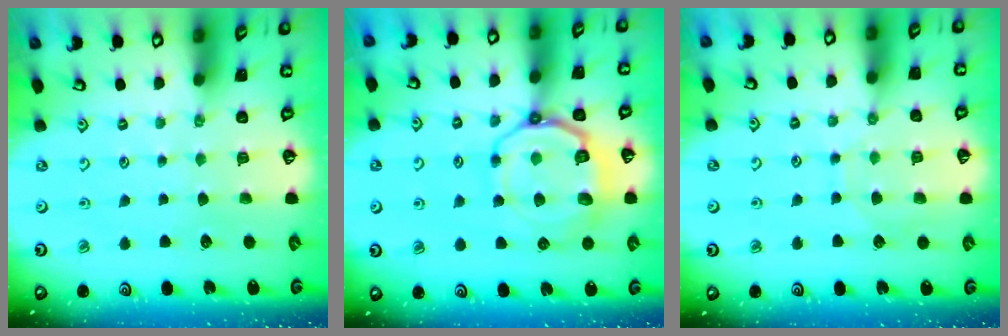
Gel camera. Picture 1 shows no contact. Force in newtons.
{"total": 12.0, "press": 11.8, "slide": 2.3}
{"total": 7.7, "press": 7.7, "slide": 0.3}